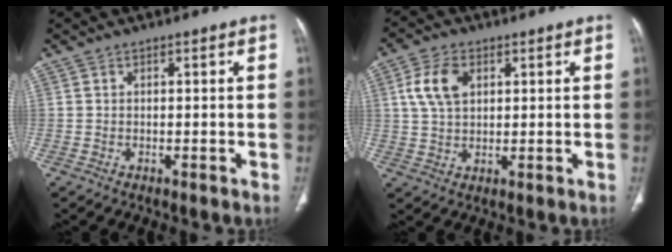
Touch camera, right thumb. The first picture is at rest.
{"total": 7.6, "force": [2.4, 4.9, 5.3], "torque": [-0.097, -0.001, 0.048]}